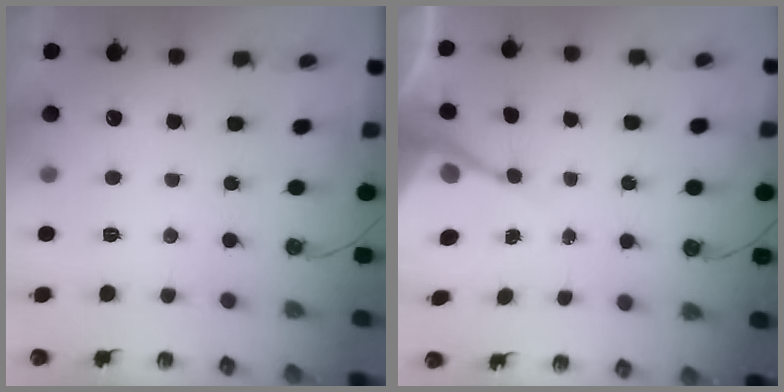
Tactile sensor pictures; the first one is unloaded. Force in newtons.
{"total": 6.8, "press": 6.8, "slide": 0.5}